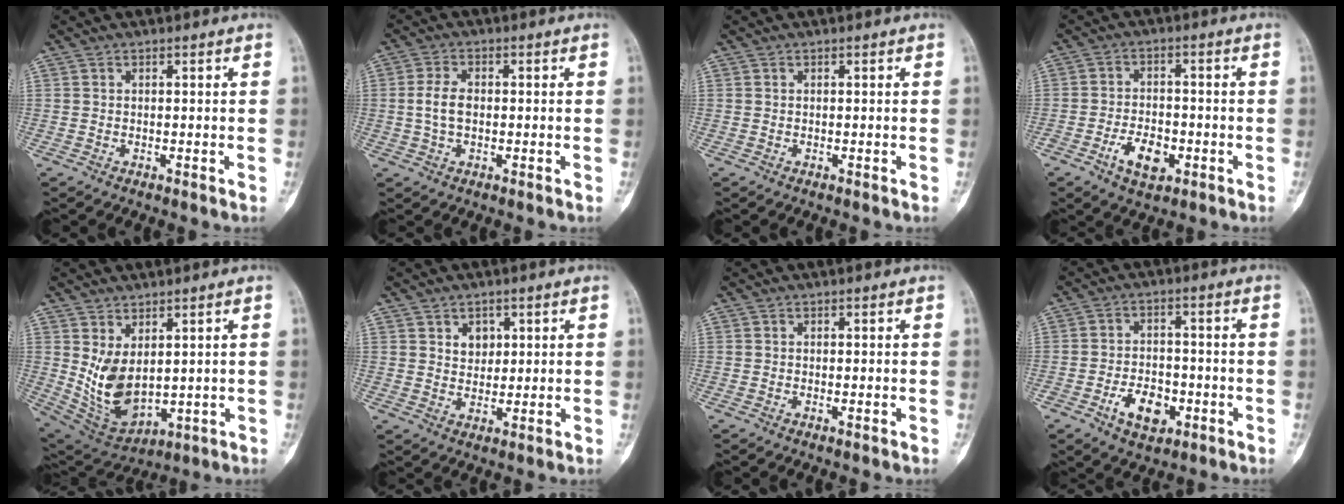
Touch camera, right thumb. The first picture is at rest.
{"total": 4.8, "force": [-0.2, 2.8, 3.9], "torque": [-0.080, 0.009, -0.007]}
{"total": 0.0}
{"total": 7.0, "force": [-2.9, 4.0, 4.9], "torque": [-0.075, 0.014, -0.049]}
{"total": 10.5, "force": [1.8, 6.2, 8.3], "torque": [-0.133, -0.022, 0.063]}
{"total": 3.7, "force": [1.5, 2.9, 1.7], "torque": [-0.008, -0.010, 0.027]}
{"total": 0.5, "force": [-0.1, 0.2, 0.5], "torque": [-0.010, -0.002, -0.002]}
{"total": 7.8, "force": [-3.3, 5.0, 5.1], "torque": [-0.065, 0.018, -0.052]}